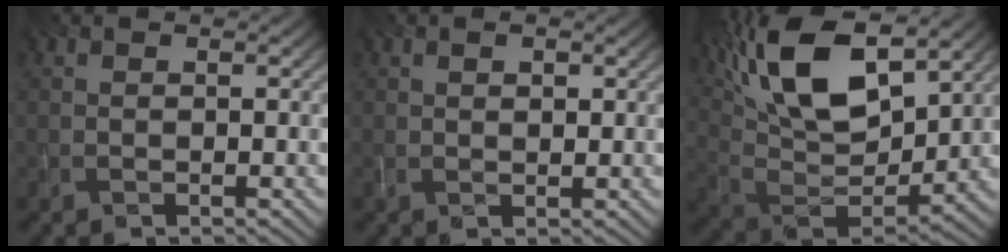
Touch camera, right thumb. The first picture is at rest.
{"total": 1.5, "force": [0.7, 0.8, 1.1], "torque": [-0.021, 0.000, 0.015]}
{"total": 17.0, "force": [9.0, 7.2, 12.5], "torque": [-0.262, 0.016, 0.153]}